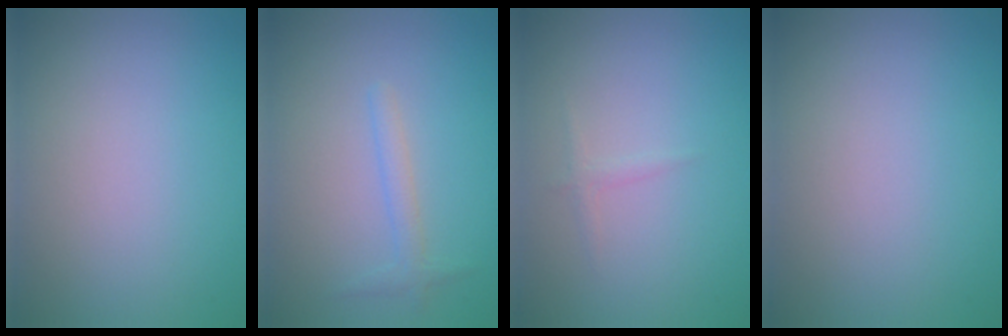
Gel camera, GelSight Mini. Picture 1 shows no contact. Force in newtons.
{"total": 1.4, "press": 1.4, "slide": 0.0}
{"total": 0.7, "press": 0.7, "slide": 0.0}
{"total": 0.0}